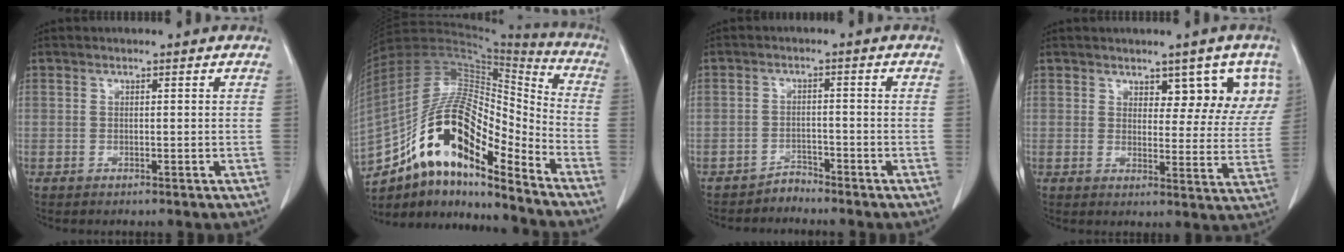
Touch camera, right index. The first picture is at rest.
{"total": 19.0, "force": [-11.8, 5.4, 13.9], "torque": [-0.259, 0.035, -0.204]}
{"total": 2.1, "force": [-2.0, 0.4, -0.5], "torque": [0.017, -0.003, -0.034]}
{"total": 7.9, "force": [4.7, 3.9, 5.1], "torque": [-0.038, 0.000, 0.056]}